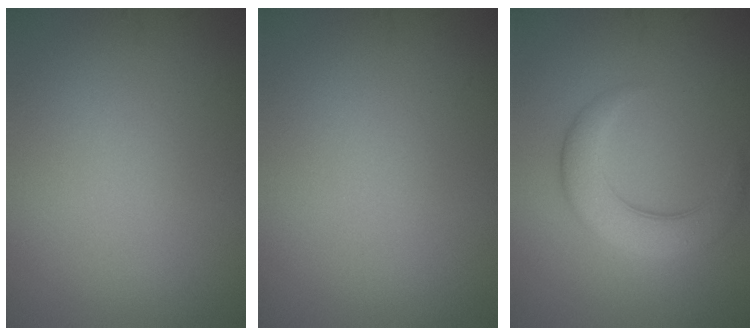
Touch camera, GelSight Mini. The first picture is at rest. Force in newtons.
{"total": 0.0}
{"total": 5.1, "press": 5.1, "slide": 0.3}